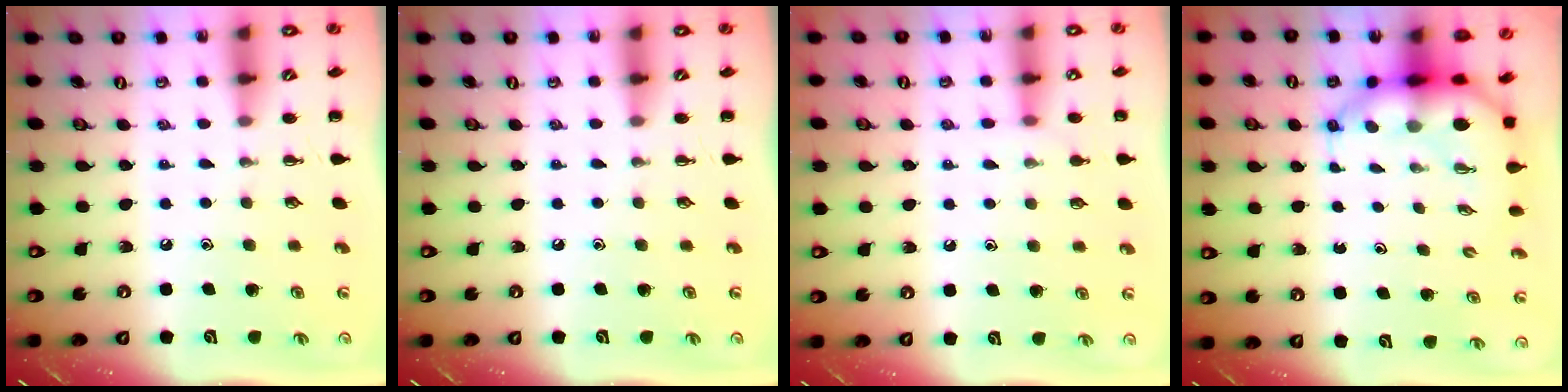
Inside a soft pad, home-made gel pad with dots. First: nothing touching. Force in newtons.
{"total": 0.0}
{"total": 5.7, "press": 5.5, "slide": 1.5}
{"total": 7.0, "press": 6.7, "slide": 2.0}